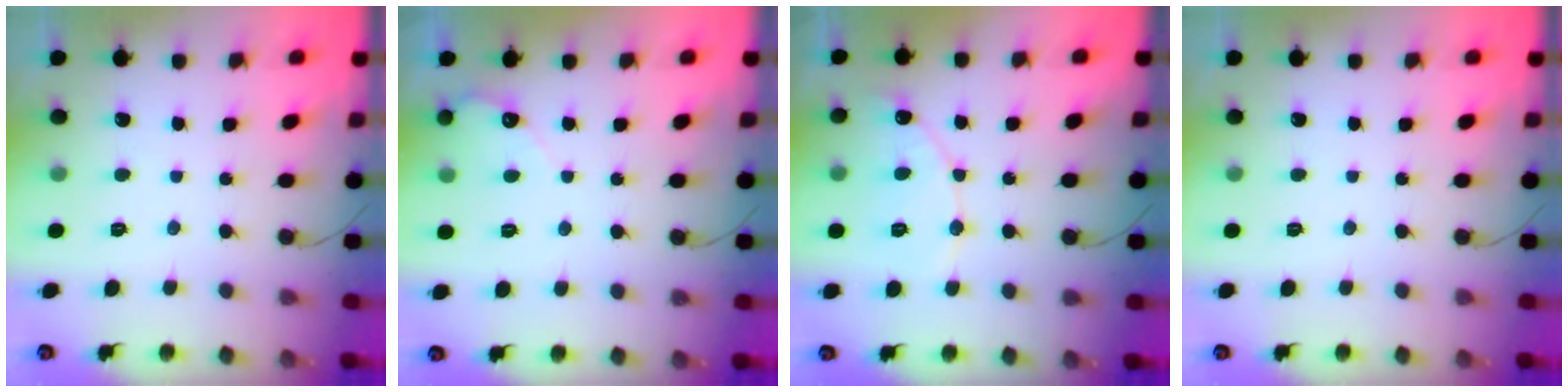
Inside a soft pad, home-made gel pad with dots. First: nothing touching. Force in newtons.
{"total": 2.7, "press": 2.7, "slide": 0.2}
{"total": 7.9, "press": 7.9, "slide": 0.8}
{"total": 0.0}